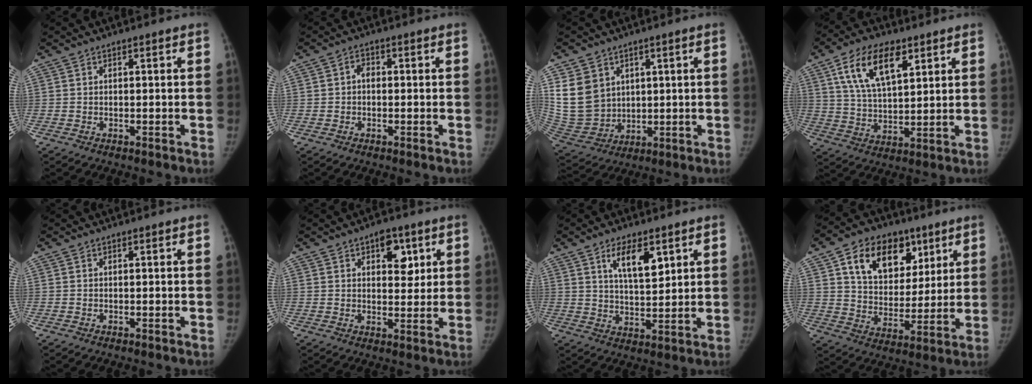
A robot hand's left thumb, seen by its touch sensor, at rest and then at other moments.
{"total": 2.1, "force": [-0.1, 1.7, 1.2], "torque": [-0.008, 0.008, -0.008]}
{"total": 13.4, "force": [4.6, 10.7, 6.5], "torque": [-0.109, -0.019, 0.118]}
{"total": 13.5, "force": [6.5, 6.5, 9.9], "torque": [-0.159, -0.017, 0.122]}
{"total": 0.0}
{"total": 6.9, "force": [3.1, 4.1, 4.6], "torque": [-0.031, -0.012, 0.041]}
{"total": 8.6, "force": [4.3, 3.6, 6.6], "torque": [-0.092, -0.028, 0.076]}
{"total": 17.9, "force": [8.3, 12.3, 10.0], "torque": [-0.120, -0.020, 0.141]}